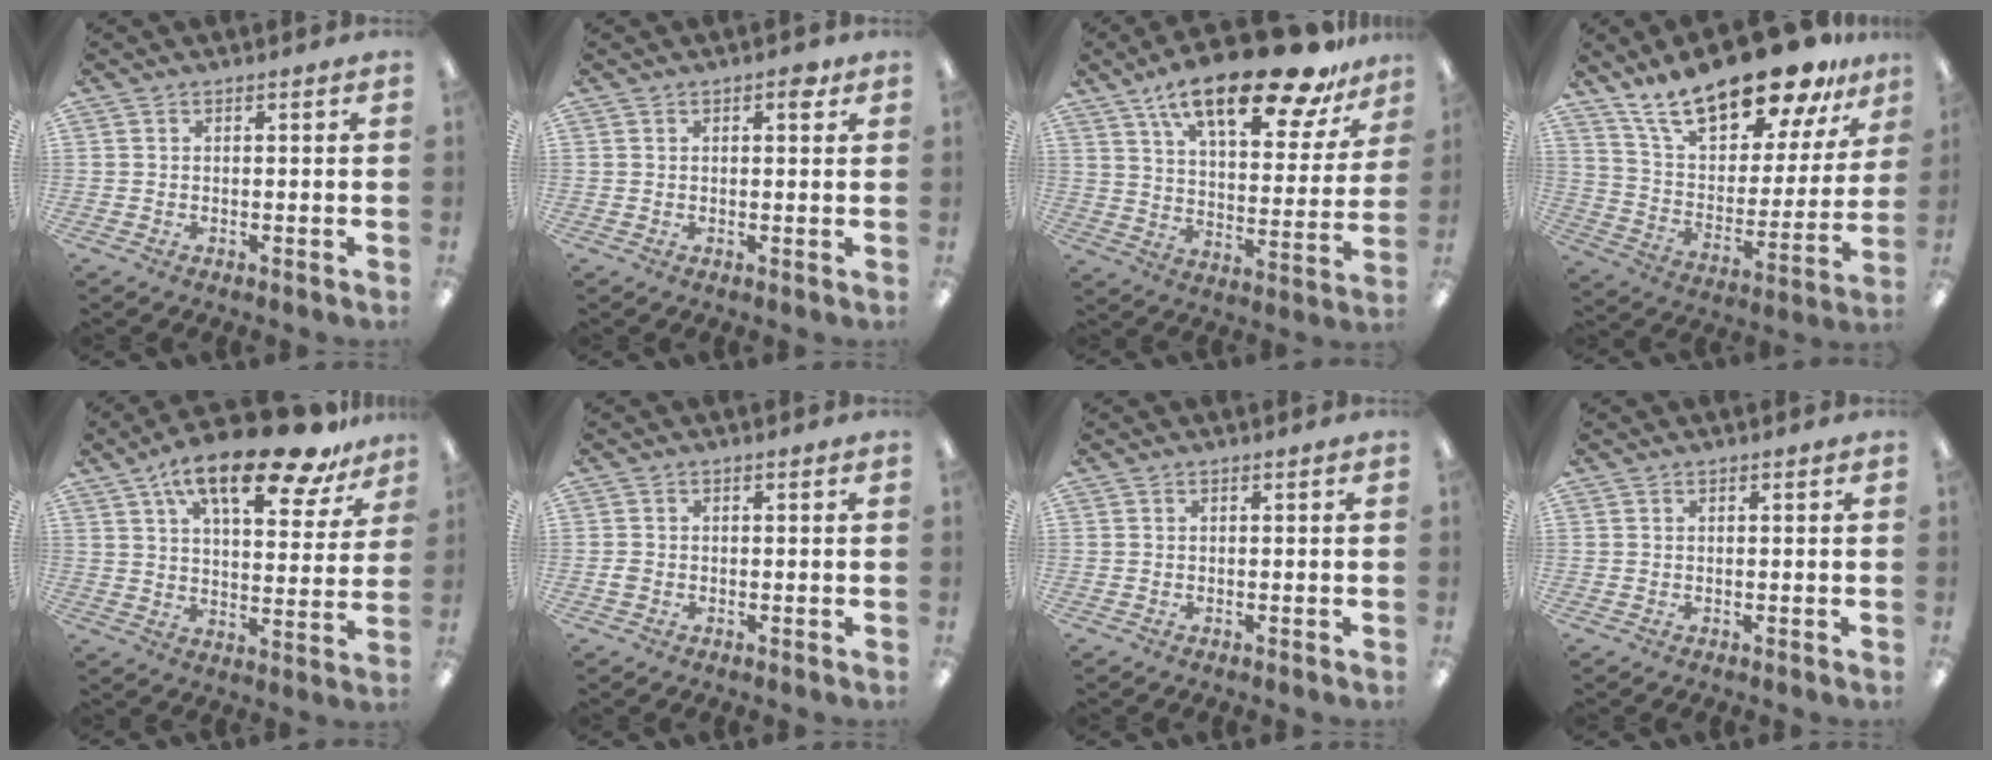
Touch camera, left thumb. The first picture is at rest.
{"total": 2.9, "force": [1.5, 1.5, 1.9], "torque": [-0.017, -0.004, 0.019]}
{"total": 23.0, "force": [15.6, 7.8, 15.0], "torque": [-0.231, -0.091, 0.256]}
{"total": 24.2, "force": [18.6, 8.6, 12.9], "torque": [-0.223, -0.116, 0.317]}
{"total": 20.6, "force": [13.6, 7.0, 13.9], "torque": [-0.215, -0.072, 0.220]}
{"total": 1.4, "force": [-0.3, 1.2, 0.6], "torque": [-0.011, 0.003, -0.007]}
{"total": 0.0}
{"total": 0.0}